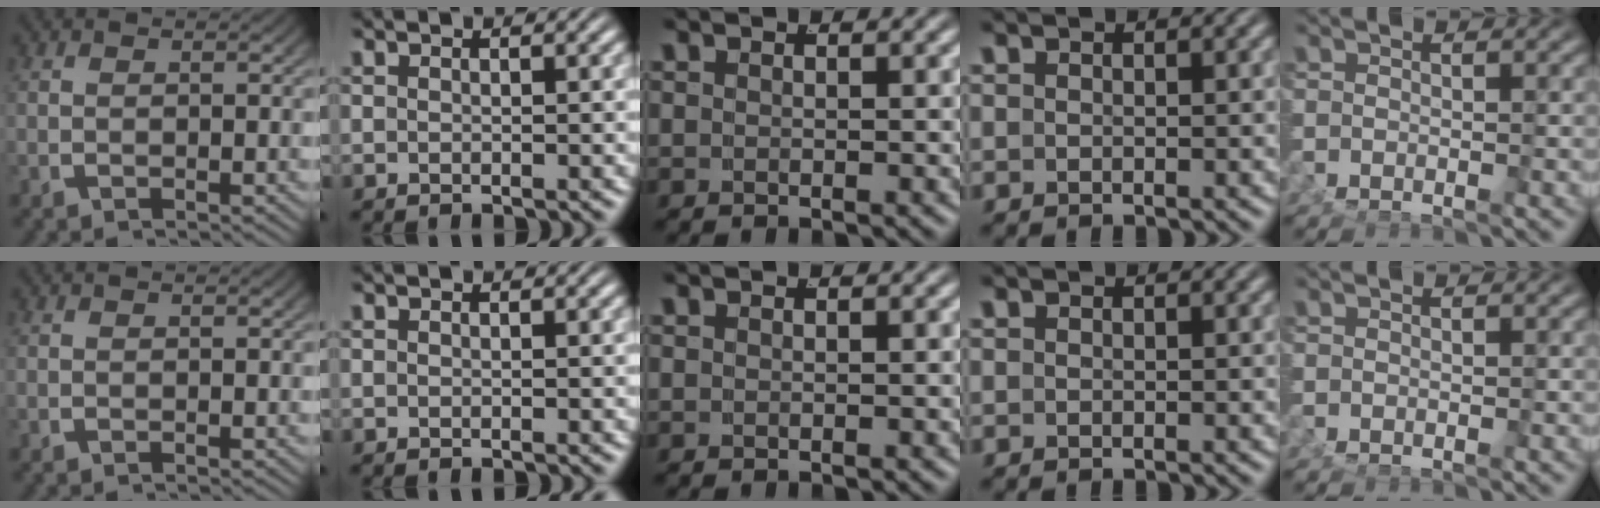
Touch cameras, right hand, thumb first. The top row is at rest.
{}